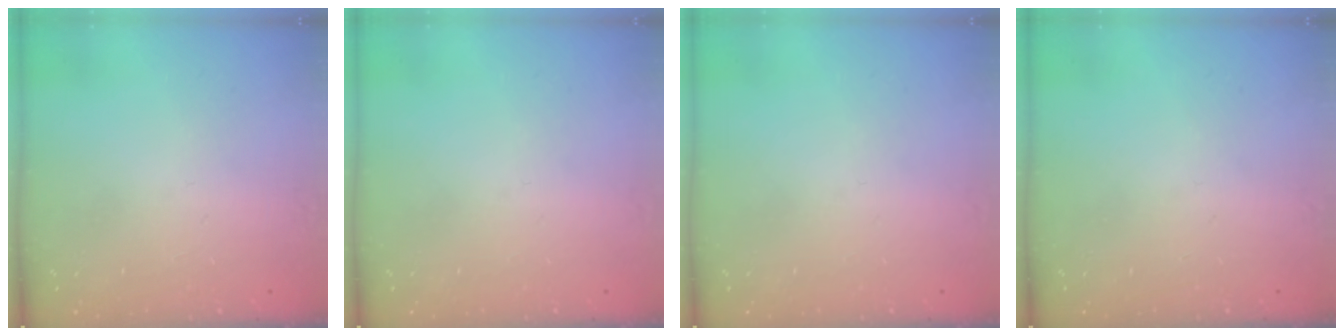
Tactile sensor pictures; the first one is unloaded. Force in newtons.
{"total": 0.0}
{"total": 0.0}
{"total": 0.0}